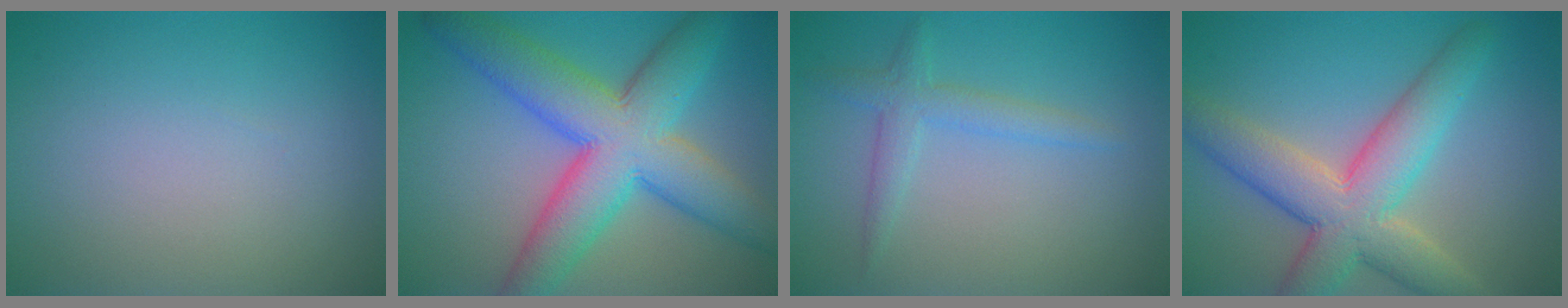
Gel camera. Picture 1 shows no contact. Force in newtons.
{"total": 10.6, "press": 10.6, "slide": 0.2}
{"total": 2.3, "press": 2.3, "slide": 0.1}
{"total": 8.0, "press": 8.0, "slide": 0.7}